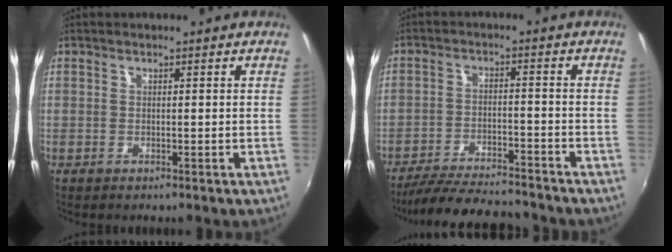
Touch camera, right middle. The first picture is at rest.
{"total": 16.3, "force": [-14.4, 4.1, 6.5], "torque": [-0.143, -0.013, -0.212]}